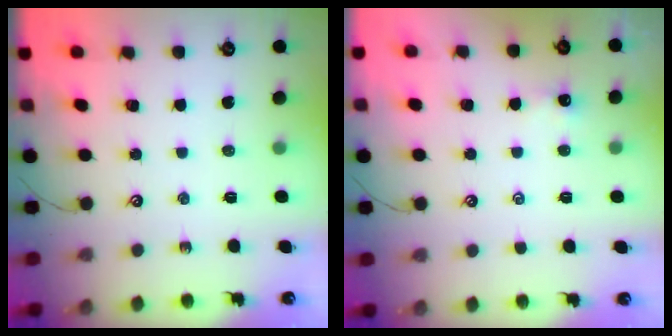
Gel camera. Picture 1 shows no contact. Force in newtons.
{"total": 0.0}